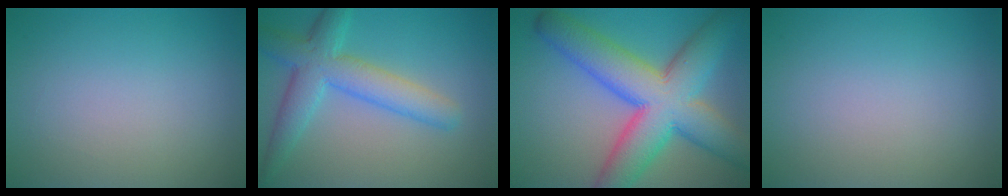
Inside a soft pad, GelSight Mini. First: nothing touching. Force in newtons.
{"total": 5.7, "press": 5.7, "slide": 0.2}
{"total": 11.7, "press": 11.6, "slide": 0.3}
{"total": 0.0}